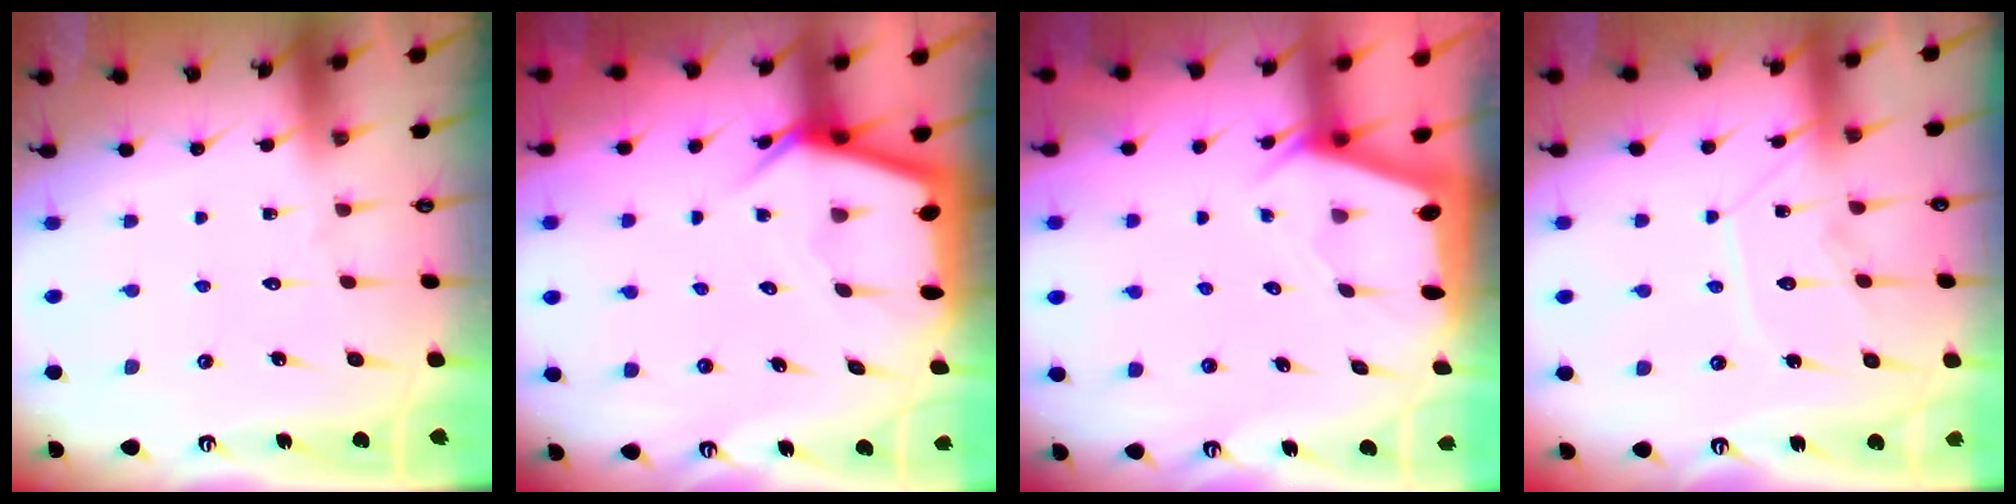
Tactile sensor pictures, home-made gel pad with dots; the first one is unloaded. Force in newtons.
{"total": 5.7, "press": 5.7, "slide": 0.5}
{"total": 1.9, "press": 1.9, "slide": 0.3}
{"total": 9.8, "press": 9.8, "slide": 0.4}